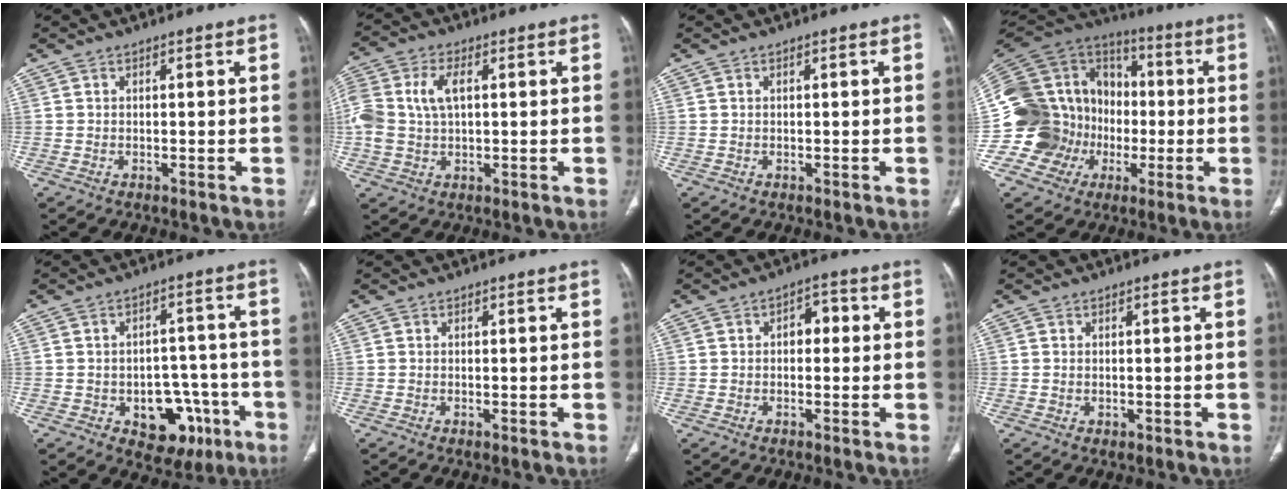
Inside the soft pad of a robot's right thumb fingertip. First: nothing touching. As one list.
[{"total": 10.8, "force": [1.7, 6.7, 8.3], "torque": [-0.203, 0.014, 0.036]}, {"total": 0.0}, {"total": 24.4, "force": [-3.5, 22.0, 9.9], "torque": [-0.188, 0.093, -0.054]}, {"total": 11.7, "force": [-4.9, 7.9, 7.1], "torque": [-0.051, 0.040, -0.054]}, {"total": 0.7, "force": [-0.3, 0.2, 0.6], "torque": [-0.012, -0.002, -0.005]}, {"total": 3.9, "force": [0.2, 2.7, 2.8], "torque": [-0.022, 0.017, -0.004]}, {"total": 0.9, "force": [-0.2, 0.7, 0.6], "torque": [-0.013, -0.002, 0.000]}]